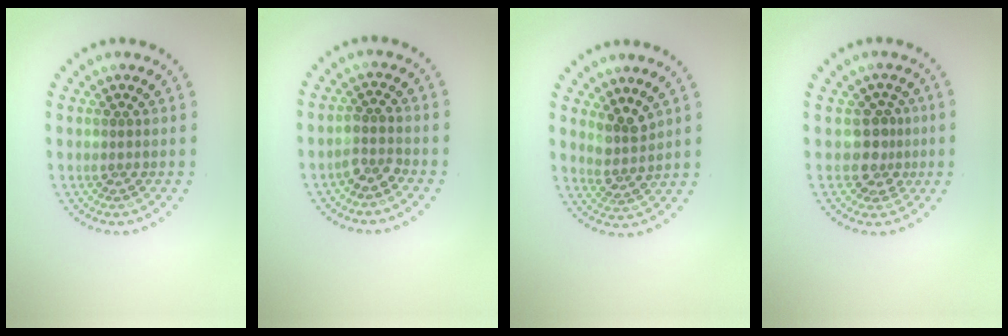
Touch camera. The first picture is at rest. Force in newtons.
{"total": 1.7, "press": 1.4, "slide": 1.0}
{"total": 2.5, "press": 2.0, "slide": 1.6}
{"total": 2.5, "press": 2.0, "slide": 1.5}